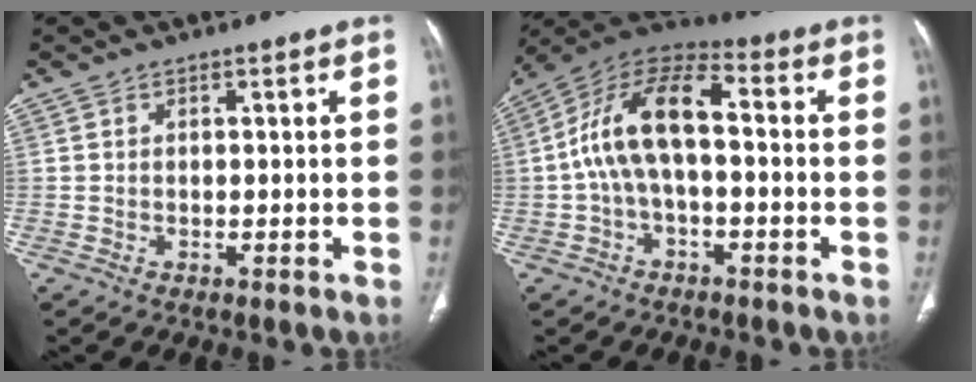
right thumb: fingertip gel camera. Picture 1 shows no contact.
{"total": 13.0, "force": [-0.4, 6.5, 11.2], "torque": [-0.209, 0.048, -0.018]}